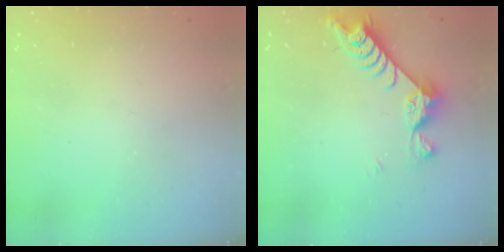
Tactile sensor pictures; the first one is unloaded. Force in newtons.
{"total": 7.2, "press": 7.2, "slide": 1.0}